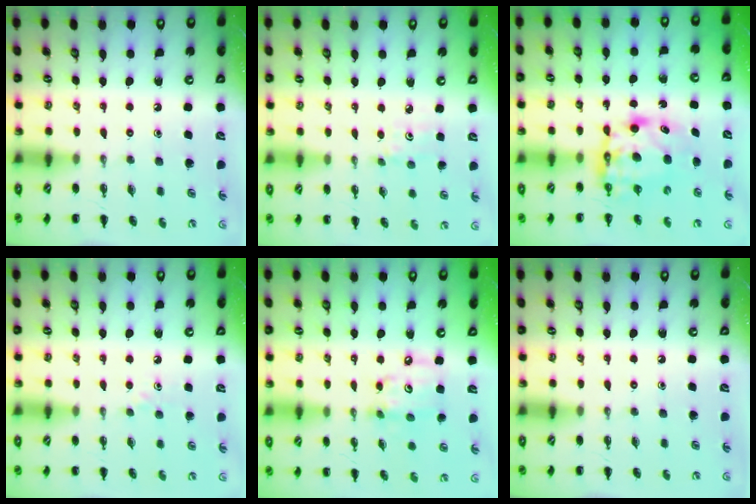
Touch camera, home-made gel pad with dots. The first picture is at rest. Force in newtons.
{"total": 3.4, "press": 3.3, "slide": 1.1}
{"total": 6.0, "press": 5.9, "slide": 1.0}
{"total": 3.0, "press": 2.7, "slide": 1.2}
{"total": 7.7, "press": 7.6, "slide": 1.4}
{"total": 0.0}